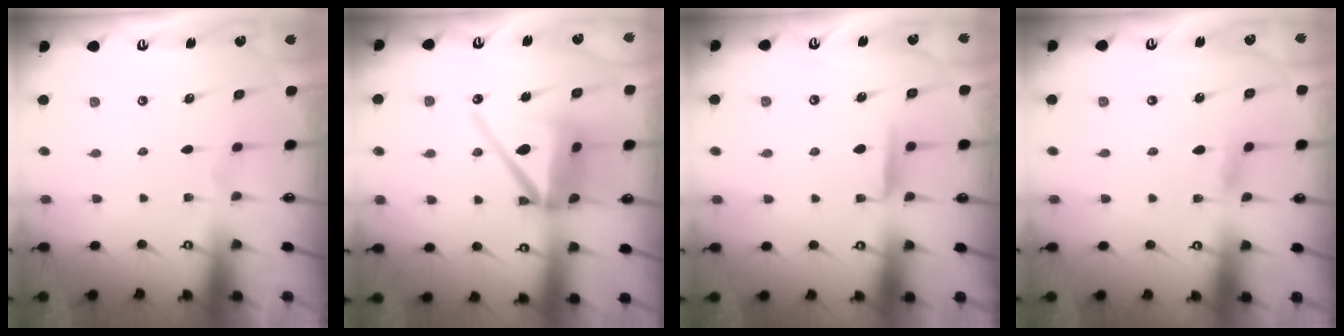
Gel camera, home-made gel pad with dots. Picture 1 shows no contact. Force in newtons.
{"total": 14.9, "press": 14.7, "slide": 2.4}
{"total": 6.6, "press": 6.6, "slide": 0.7}
{"total": 2.4, "press": 2.4, "slide": 0.3}